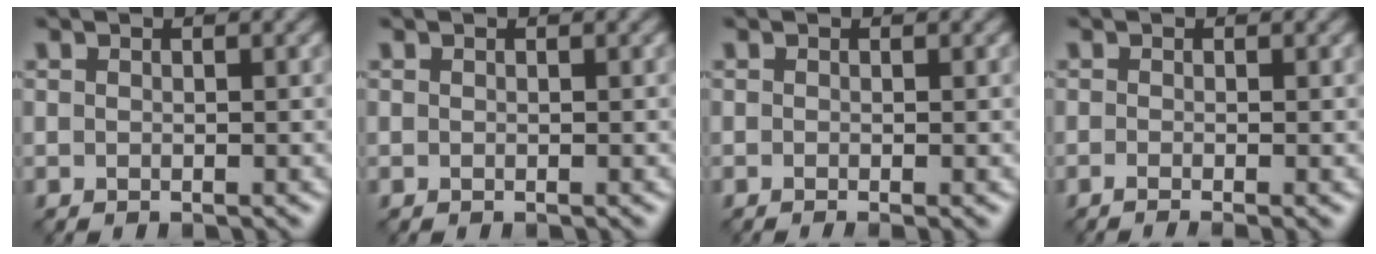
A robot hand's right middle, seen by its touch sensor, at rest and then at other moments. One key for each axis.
{"total": 0.0}
{"total": 1.1, "fx": -0.3, "fy": 0.3, "fz": 1.0, "tx": -0.011, "ty": -0.008, "tz": -0.008}
{"total": 1.9, "fx": -0.6, "fy": 0.7, "fz": 1.7, "tx": -0.012, "ty": -0.008, "tz": -0.014}